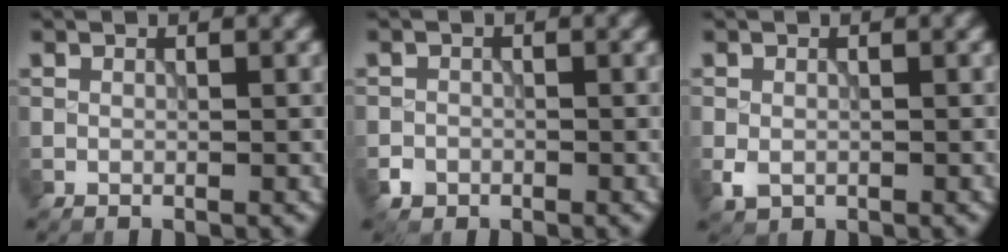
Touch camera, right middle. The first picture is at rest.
{"total": 1.2, "force": [-0.6, 1.0, 0.1], "torque": [0.008, 0.000, -0.013]}
{"total": 1.6, "force": [-0.5, 1.2, 0.9], "torque": [-0.022, -0.006, -0.010]}